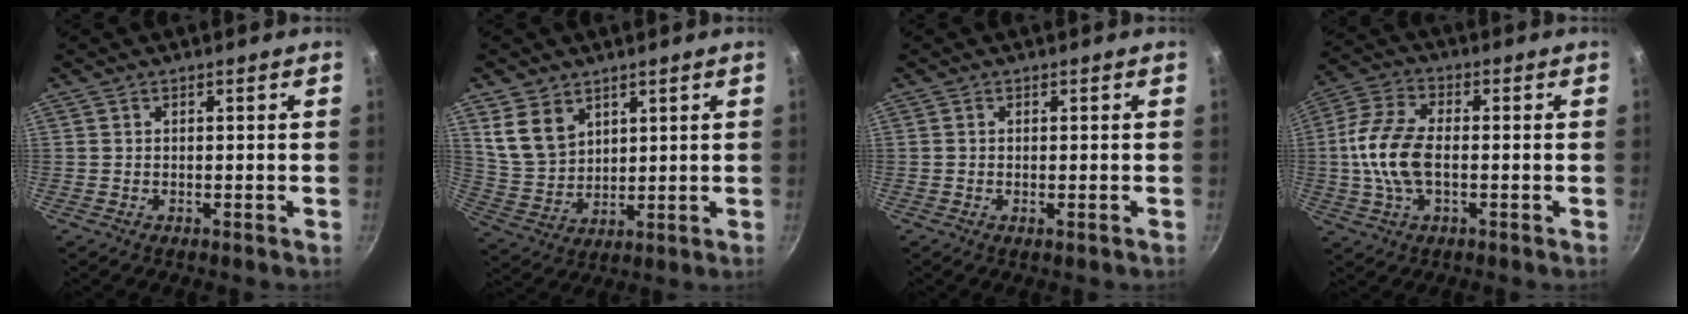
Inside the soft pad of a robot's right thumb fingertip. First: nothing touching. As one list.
[{"total": 8.6, "force": [4.5, 6.0, 4.2], "torque": [-0.063, -0.021, 0.103]}, {"total": 0.9, "force": [-0.2, 0.1, 0.8], "torque": [-0.018, -0.001, -0.006]}, {"total": 11.5, "force": [-0.9, 6.3, 9.6], "torque": [-0.196, 0.023, -0.029]}]